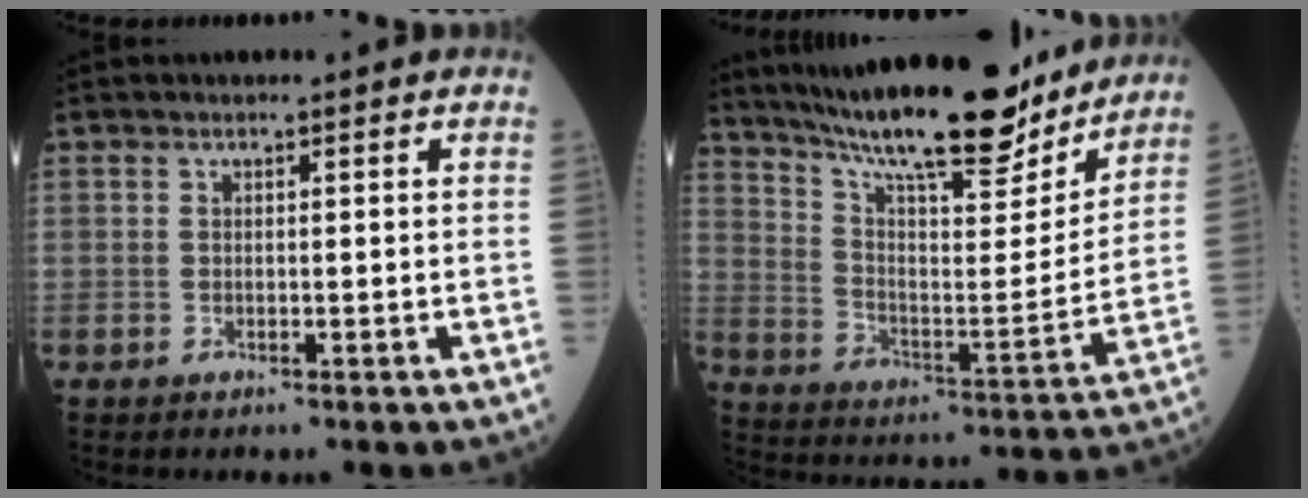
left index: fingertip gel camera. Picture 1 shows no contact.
{"total": 24.8, "force": [21.2, 4.3, 12.2], "torque": [-0.212, -0.009, 0.320]}